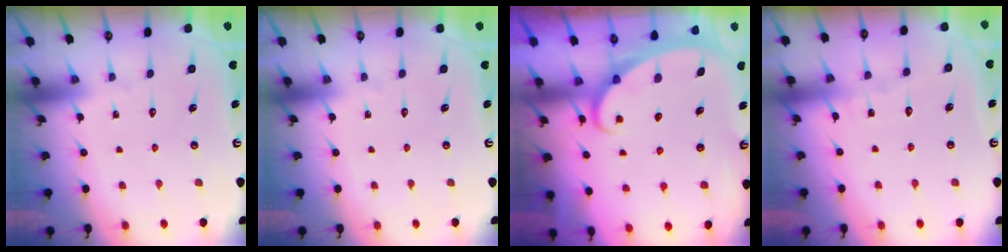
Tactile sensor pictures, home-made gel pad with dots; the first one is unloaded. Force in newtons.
{"total": 0.0}
{"total": 2.6, "press": 2.5, "slide": 0.3}
{"total": 2.8, "press": 2.8, "slide": 0.2}